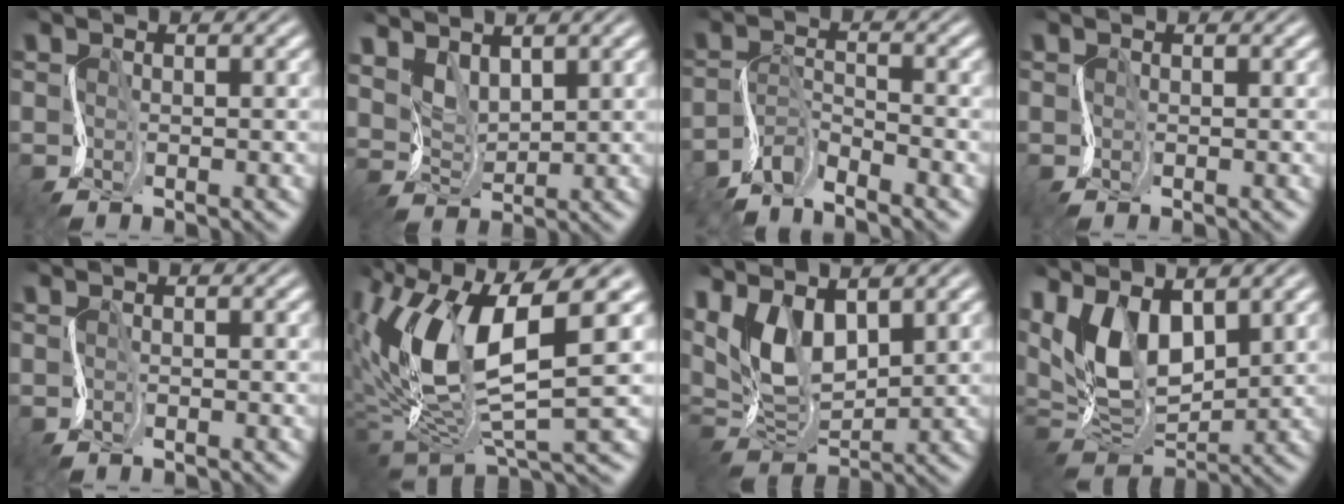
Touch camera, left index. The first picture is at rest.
{"total": 3.3, "force": [3.2, 0.9, 0.0], "torque": [-0.019, 0.003, 0.067]}
{"total": 4.0, "force": [-3.6, 1.0, 1.3], "torque": [-0.033, 0.002, -0.075]}
{"total": 0.0}
{"total": 0.6, "force": [0.0, -0.4, -0.5], "torque": [0.006, -0.001, -0.003]}
{"total": 11.3, "force": [2.4, 5.3, 9.7], "torque": [-0.206, -0.004, 0.042]}
{"total": 6.1, "force": [3.9, 2.6, 3.9], "torque": [-0.092, 0.005, 0.071]}
{"total": 7.8, "force": [4.2, 3.8, 5.3], "torque": [-0.120, 0.005, 0.073]}